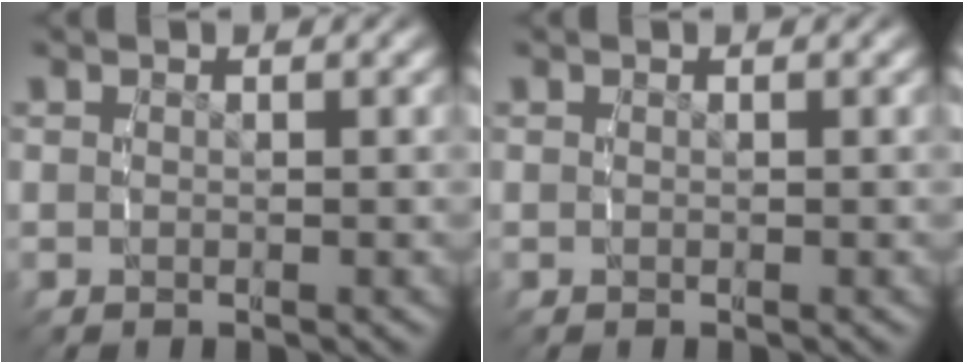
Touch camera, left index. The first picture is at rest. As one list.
[{"total": 0.0}]